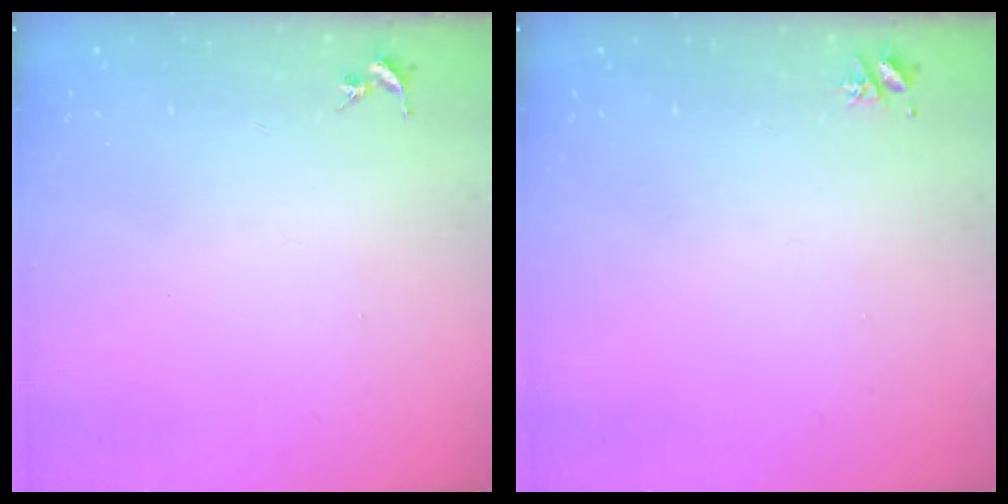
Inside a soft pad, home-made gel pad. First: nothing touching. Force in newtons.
{"total": 3.5, "press": 3.4, "slide": 0.5}